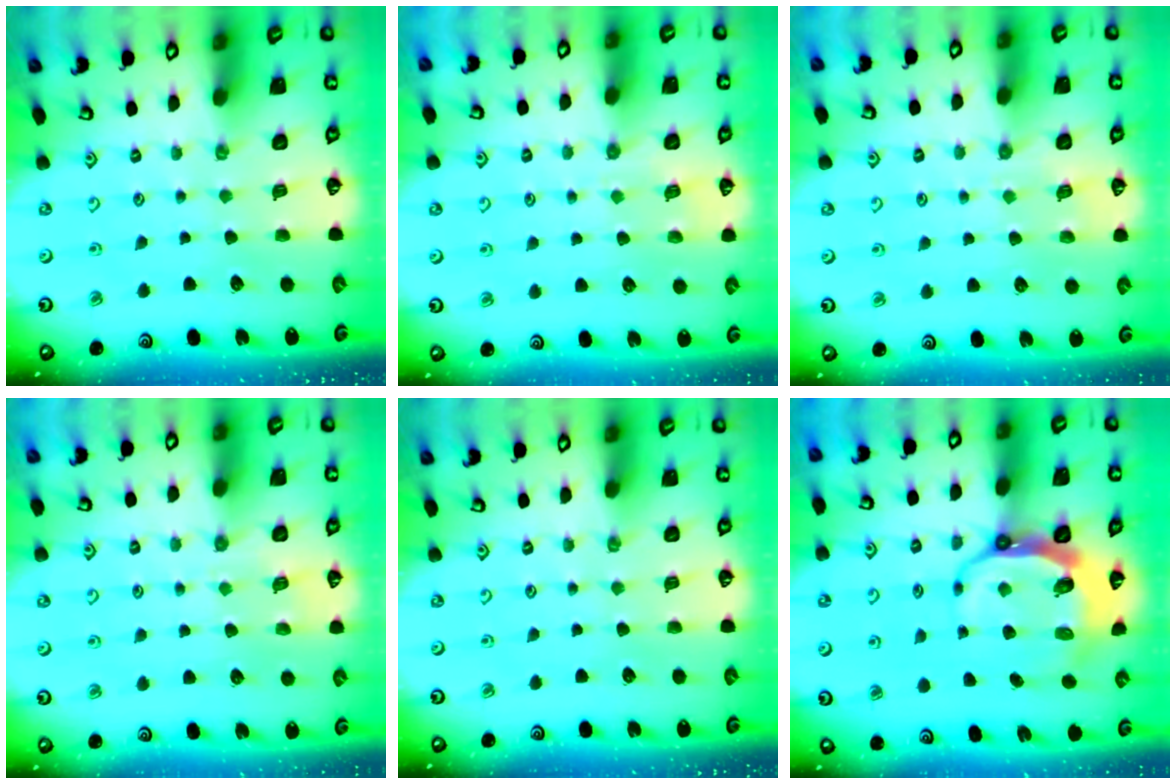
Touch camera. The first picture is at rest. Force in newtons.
{"total": 5.1, "press": 5.1, "slide": 0.9}
{"total": 5.1, "press": 5.1, "slide": 0.9}
{"total": 5.1, "press": 5.1, "slide": 0.9}
{"total": 0.0}
{"total": 9.1, "press": 8.1, "slide": 4.1}